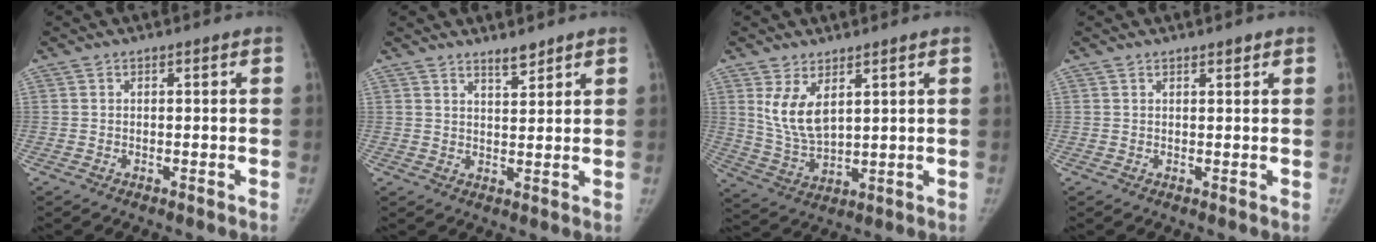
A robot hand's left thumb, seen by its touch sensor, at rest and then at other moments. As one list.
[{"total": 3.1, "force": [2.7, 0.8, 1.3], "torque": [-0.008, -0.023, 0.045]}, {"total": 8.0, "force": [3.5, 3.9, 6.1], "torque": [-0.103, -0.021, 0.083]}, {"total": 0.9, "force": [0.8, 0.3, 0.4], "torque": [-0.001, -0.003, 0.012]}]